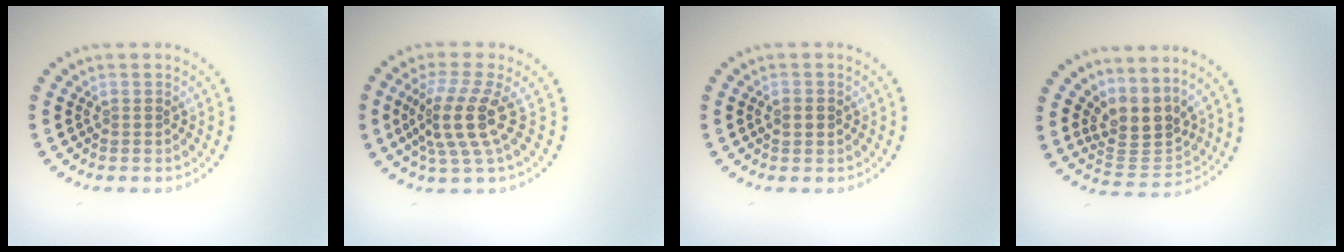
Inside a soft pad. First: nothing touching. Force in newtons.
{"total": 4.4, "press": 3.3, "slide": 2.9}
{"total": 1.8, "press": 1.8, "slide": 0.1}
{"total": 3.9, "press": 3.0, "slide": 2.4}